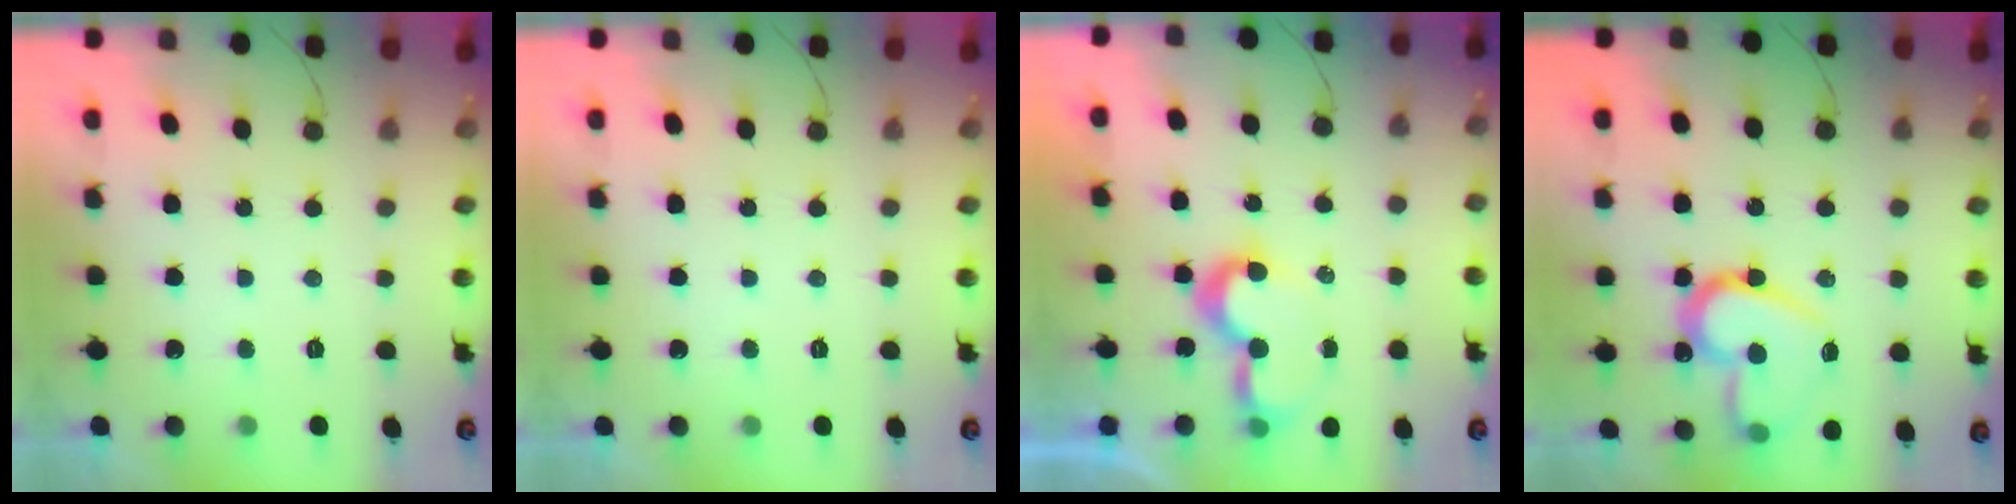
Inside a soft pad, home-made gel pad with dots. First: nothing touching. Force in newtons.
{"total": 0.0}
{"total": 7.7, "press": 7.7, "slide": 0.7}
{"total": 17.0, "press": 16.9, "slide": 2.3}